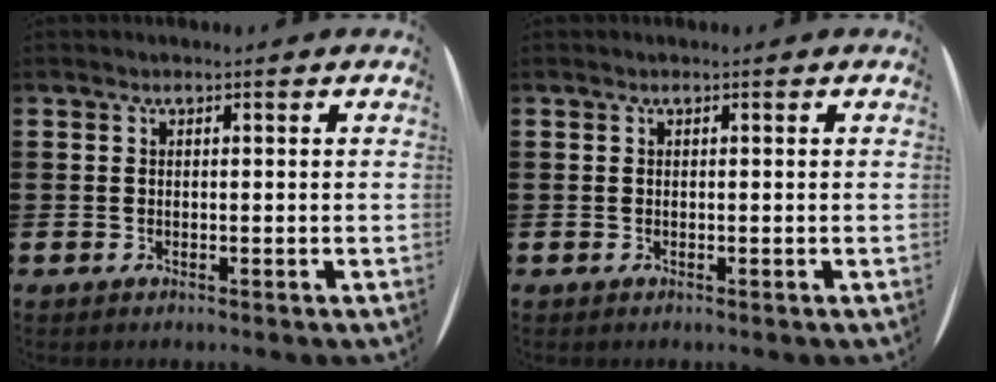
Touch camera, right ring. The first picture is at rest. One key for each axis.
{"total": 0.0}